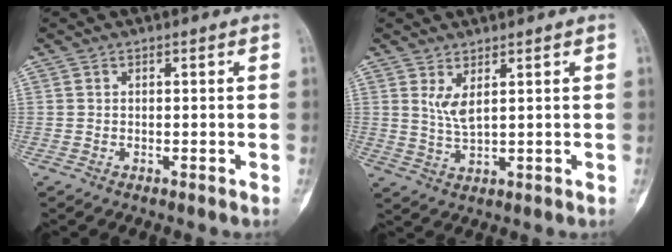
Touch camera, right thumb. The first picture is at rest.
{"total": 3.7, "force": [1.6, 0.9, 3.2], "torque": [-0.067, -0.018, 0.041]}